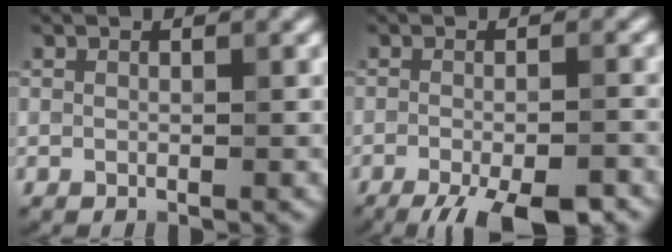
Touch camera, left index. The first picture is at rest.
{"total": 8.2, "force": [-5.9, 2.1, 5.3], "torque": [-0.079, -0.027, -0.087]}